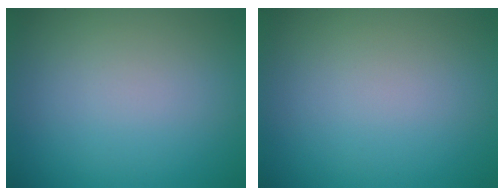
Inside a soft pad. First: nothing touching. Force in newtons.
{"total": 0.0}